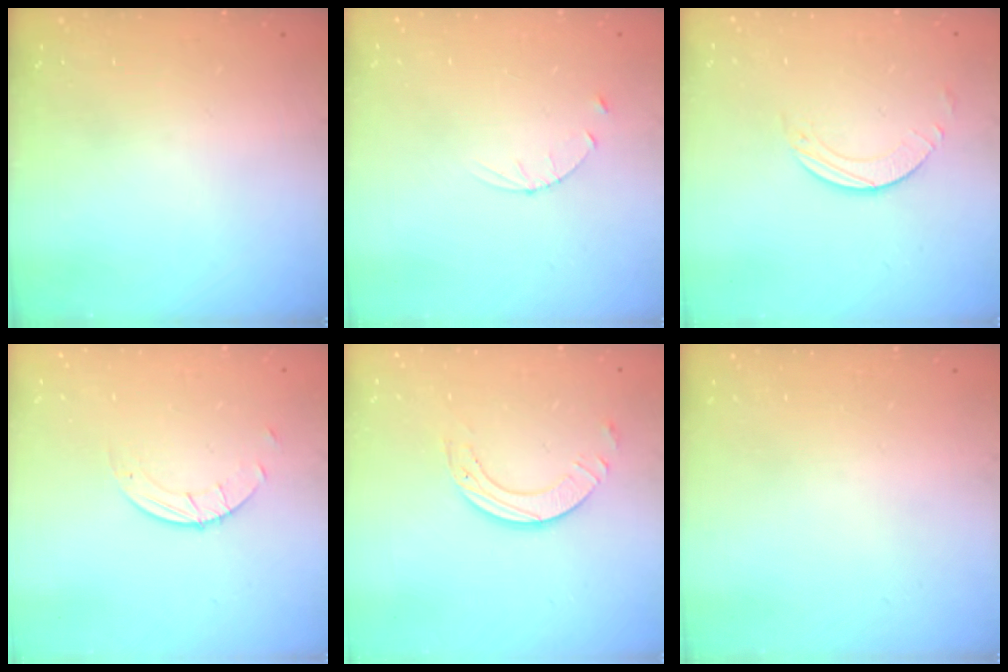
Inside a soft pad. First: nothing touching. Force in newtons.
{"total": 3.0, "press": 2.9, "slide": 0.4}
{"total": 1.9, "press": 1.9, "slide": 0.2}
{"total": 2.7, "press": 2.7, "slide": 0.3}
{"total": 6.9, "press": 6.9, "slide": 0.7}
{"total": 0.0}